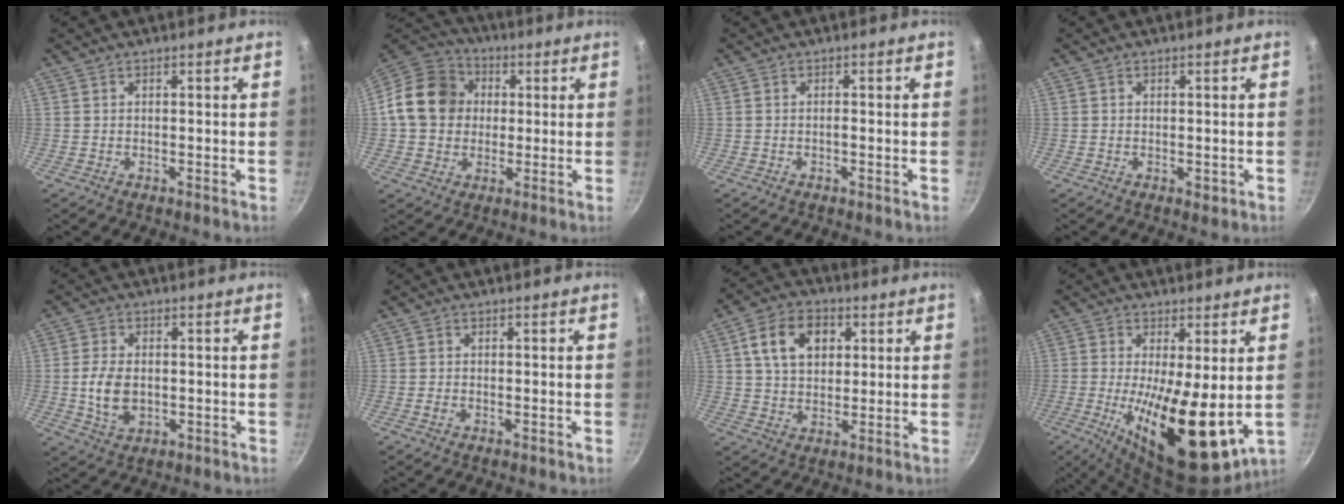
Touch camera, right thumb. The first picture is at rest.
{"total": 14.2, "force": [1.4, 12.3, 7.1], "torque": [-0.101, 0.024, 0.007]}
{"total": 0.6, "force": [-0.3, 0.2, 0.5], "torque": [-0.010, 0.003, -0.007]}
{"total": 1.3, "force": [-0.2, 1.0, 0.8], "torque": [-0.009, -0.001, -0.003]}
{"total": 7.4, "force": [-0.4, 4.9, 5.6], "torque": [-0.104, 0.002, -0.003]}
{"total": 1.0, "force": [-0.4, 0.6, 0.8], "torque": [-0.018, 0.002, -0.010]}
{"total": 10.9, "force": [3.4, 7.9, 6.8], "torque": [-0.096, 0.006, 0.051]}
{"total": 17.7, "force": [-1.0, 6.3, 16.5], "torque": [-0.253, -0.024, -0.007]}